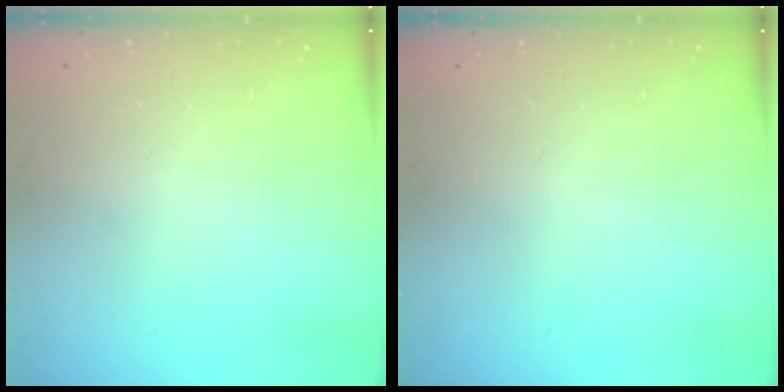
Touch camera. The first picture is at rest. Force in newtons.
{"total": 0.0}